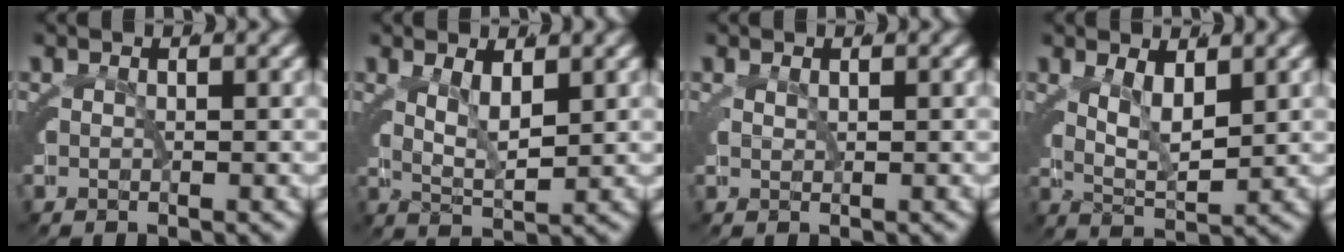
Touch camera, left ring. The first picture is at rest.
{"total": 2.2, "force": [1.0, 1.1, 1.6], "torque": [-0.033, -0.007, 0.014]}
{"total": 0.0}
{"total": 3.0, "force": [1.1, 1.7, 2.2], "torque": [-0.041, -0.010, 0.016]}